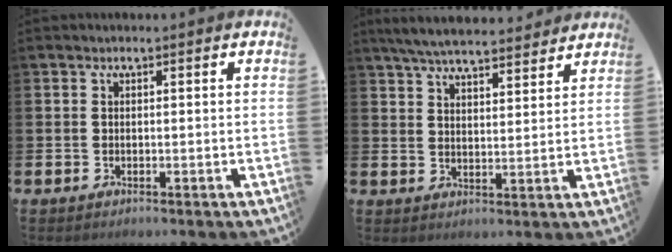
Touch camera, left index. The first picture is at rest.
{"total": 6.1, "force": [5.9, 0.7, 1.5], "torque": [-0.041, -0.027, 0.106]}